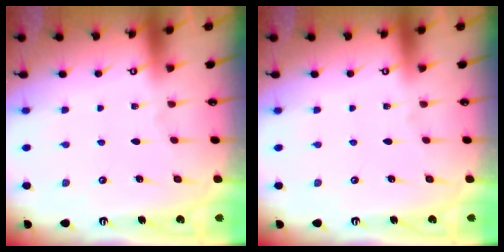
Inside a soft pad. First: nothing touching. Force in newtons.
{"total": 0.0}